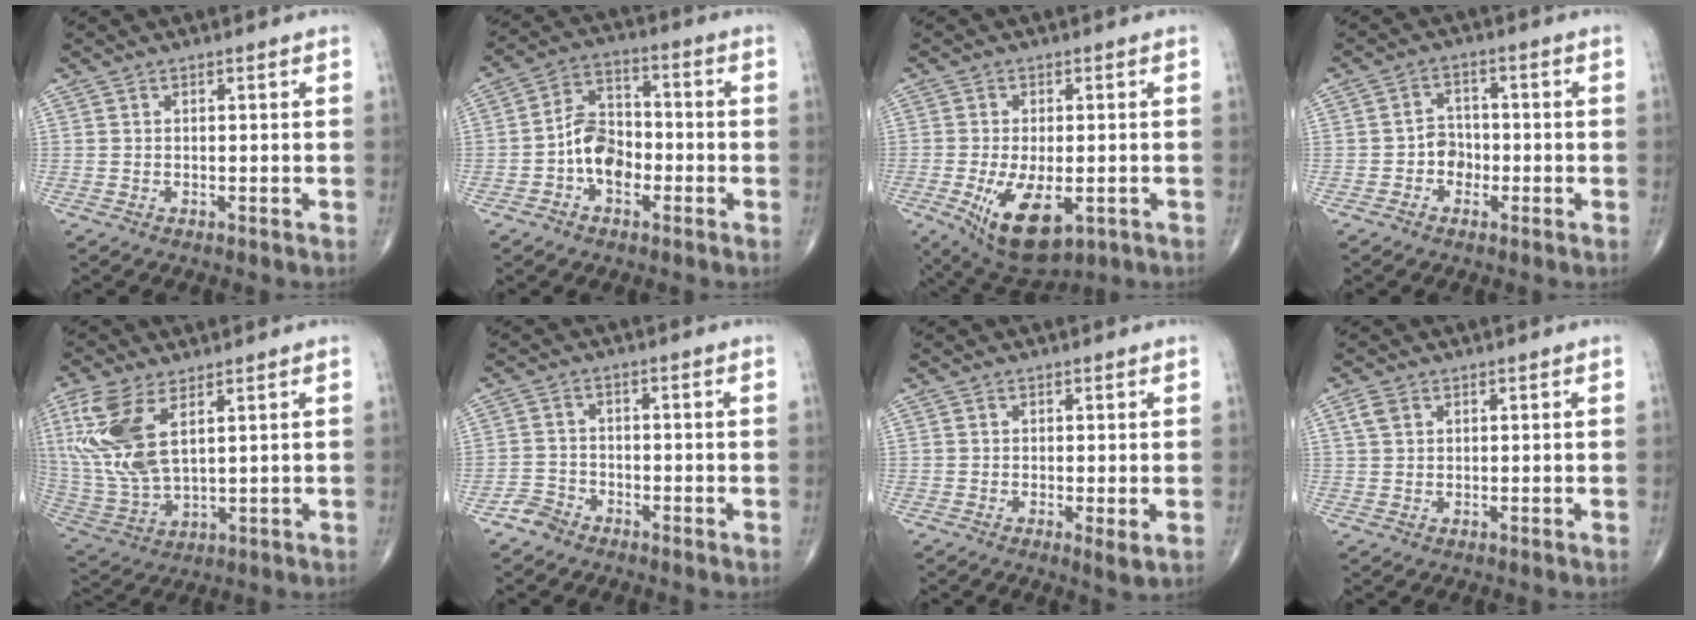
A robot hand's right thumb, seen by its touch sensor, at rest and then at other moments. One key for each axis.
{"total": 8.5, "fx": -2.5, "fy": 5.6, "fz": 5.9, "tx": -0.087, "ty": 0.033, "tz": -0.057}
{"total": 11.7, "fx": -3.8, "fy": 5.6, "fz": 9.5, "tx": -0.159, "ty": -0.012, "tz": -0.048}
{"total": 3.7, "fx": -1.3, "fy": 3.1, "fz": 1.7, "tx": -0.004, "ty": 0.014, "tz": -0.030}
{"total": 14.3, "fx": 5.3, "fy": 6.3, "fz": 11.7, "tx": -0.272, "ty": -0.016, "tz": 0.117}
{"total": 2.8, "fx": -2.3, "fy": 1.6, "fz": 0.1, "tx": 0.002, "ty": 0.008, "tz": -0.051}
{"total": 2.2, "fx": -0.2, "fy": 0.4, "fz": 2.1, "tx": -0.038, "ty": -0.011, "tz": -0.007}
{"total": 2.3, "fx": 1.1, "fy": 1.6, "fz": 1.3, "tx": -0.027, "ty": 0.005, "tz": 0.024}